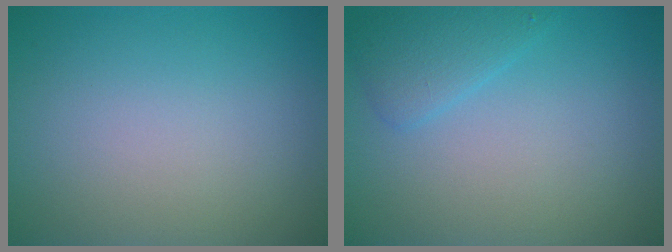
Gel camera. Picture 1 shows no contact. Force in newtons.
{"total": 2.1, "press": 2.0, "slide": 0.2}